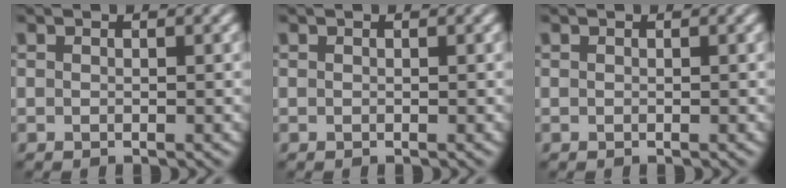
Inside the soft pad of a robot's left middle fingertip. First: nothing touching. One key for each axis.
{"total": 0.0}
{"total": 0.0}